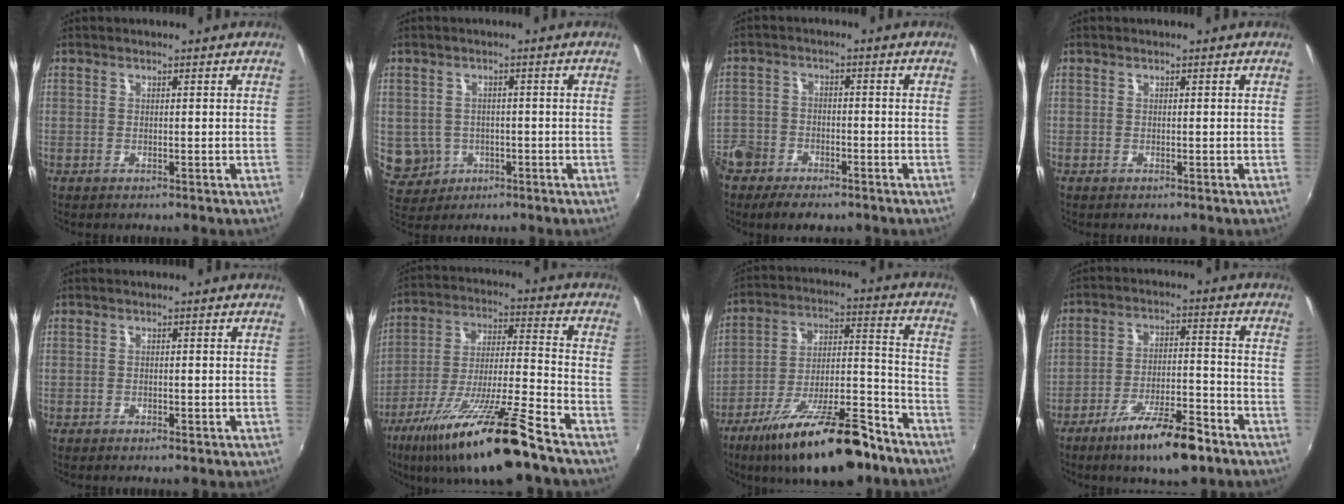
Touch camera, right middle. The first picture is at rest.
{"total": 5.8, "force": [-1.2, 5.5, 1.5], "torque": [-0.045, 0.002, -0.004]}
{"total": 10.1, "force": [-7.0, 6.0, 4.1], "torque": [-0.121, -0.010, -0.128]}
{"total": 0.0}
{"total": 0.9, "force": [-0.6, 0.4, 0.5], "torque": [-0.009, -0.004, -0.012]}
{"total": 19.7, "force": [-13.7, 0.9, 14.2], "torque": [-0.266, -0.035, -0.238]}
{"total": 22.7, "force": [-16.0, 6.6, 14.7], "torque": [-0.252, -0.015, -0.247]}
{"total": 12.5, "force": [-8.7, 2.9, 8.6], "torque": [-0.159, -0.010, -0.141]}